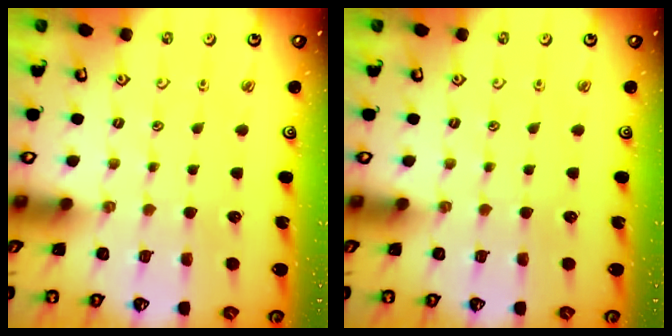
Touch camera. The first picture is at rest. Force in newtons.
{"total": 0.0}